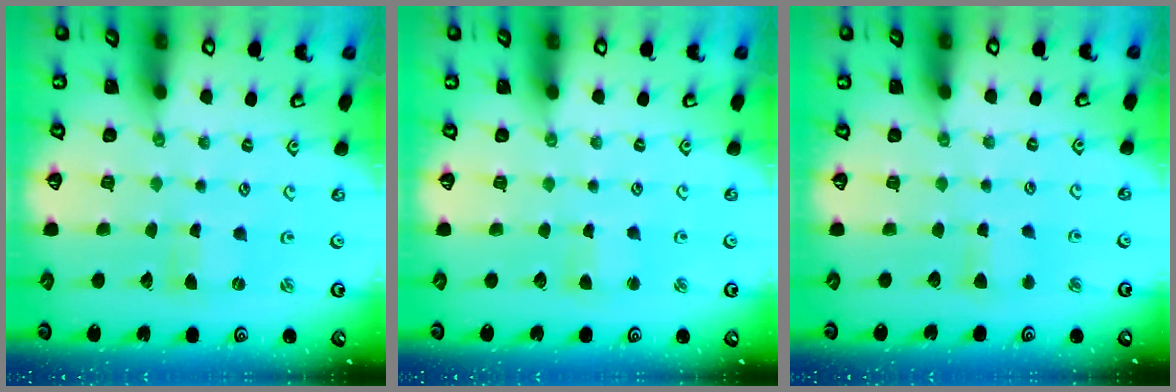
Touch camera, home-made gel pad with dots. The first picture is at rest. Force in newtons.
{"total": 2.7, "press": 2.6, "slide": 0.4}
{"total": 3.6, "press": 3.6, "slide": 0.6}